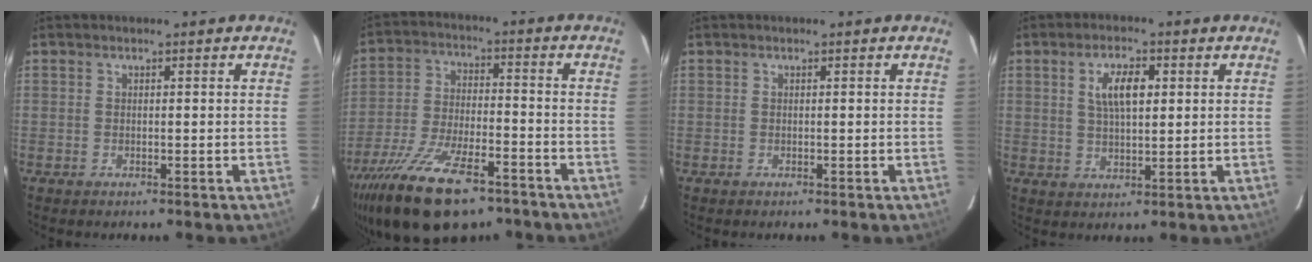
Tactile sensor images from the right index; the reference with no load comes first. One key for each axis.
{"total": 19.8, "fx": -13.6, "fy": 7.3, "fz": 12.4, "tx": -0.252, "ty": -0.043, "tz": -0.231}
{"total": 0.0}
{"total": 6.3, "fx": 1.9, "fy": 2.5, "fz": 5.4, "tx": -0.099, "ty": 0.007, "tz": 0.036}